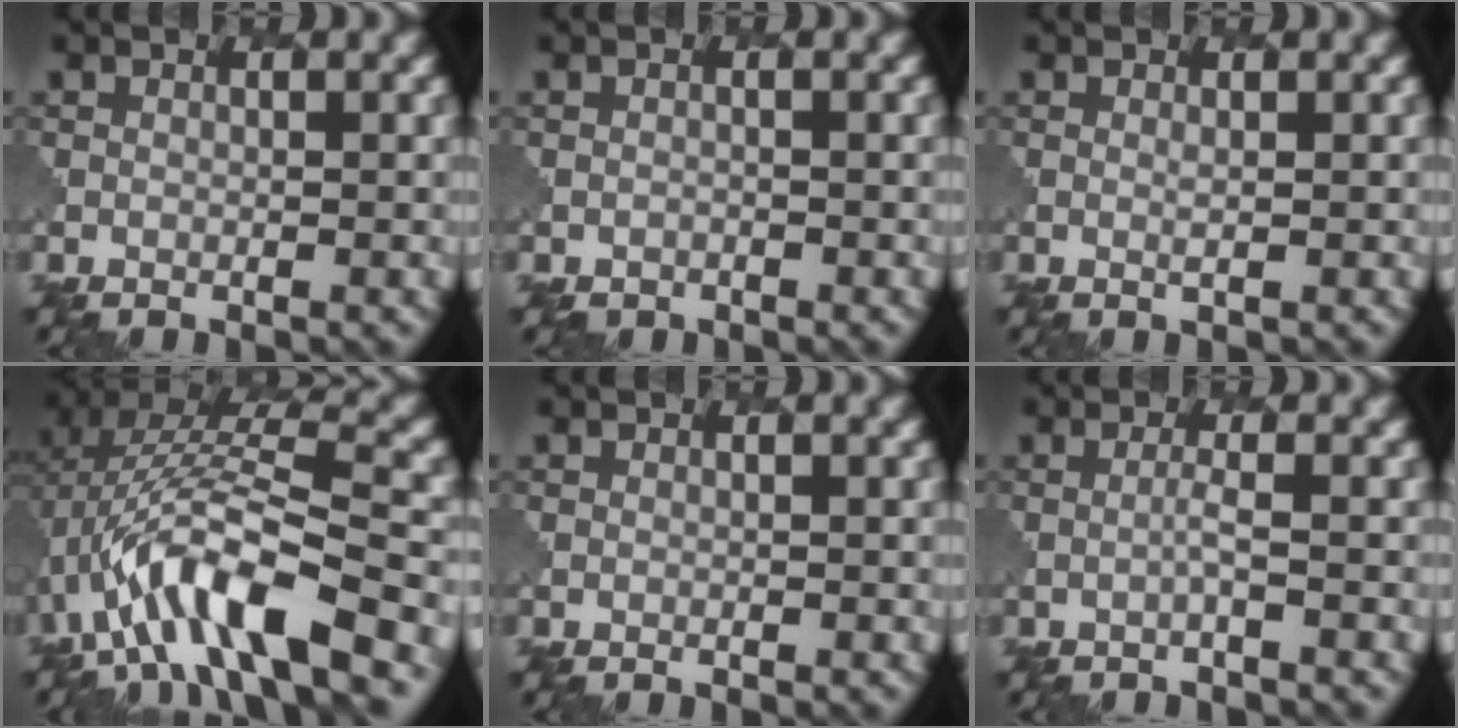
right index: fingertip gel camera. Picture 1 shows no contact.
{"total": 0.9, "force": [-0.6, 0.6, -0.2], "torque": [0.002, -0.005, -0.010]}
{"total": 0.7, "force": [0.4, 0.2, 0.5], "torque": [-0.009, -0.003, 0.008]}
{"total": 10.0, "force": [-3.5, 3.3, 8.8], "torque": [-0.164, 0.013, -0.062]}
{"total": 0.0}
{"total": 0.9, "force": [-0.2, 0.0, 0.8], "torque": [-0.014, 0.004, -0.010]}